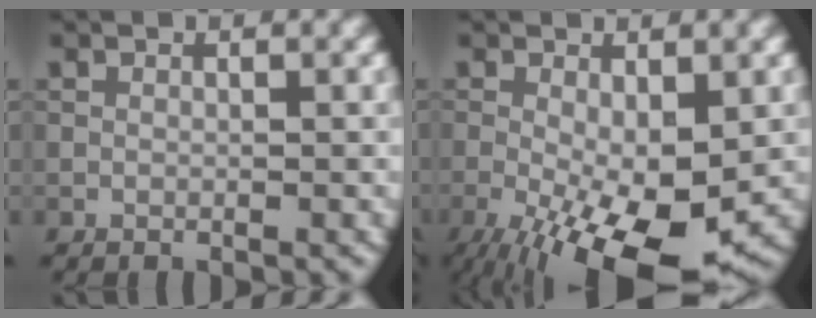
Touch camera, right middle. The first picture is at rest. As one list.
[{"total": 11.1, "force": [-3.9, 4.0, 9.5], "torque": [-0.168, -0.023, -0.057]}]